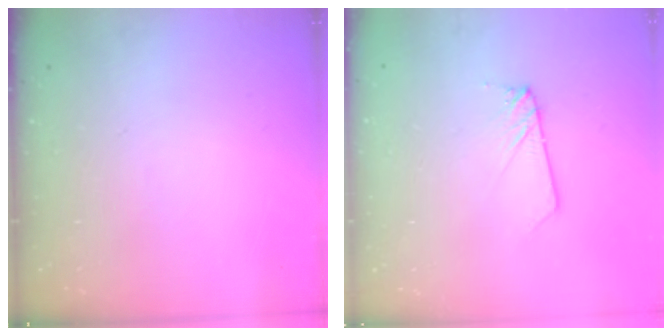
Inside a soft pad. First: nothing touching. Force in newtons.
{"total": 2.3, "press": 2.3, "slide": 0.1}